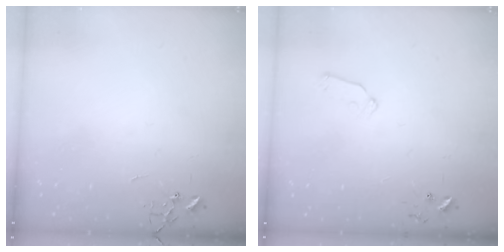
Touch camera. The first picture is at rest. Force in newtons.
{"total": 6.5, "press": 6.4, "slide": 1.0}